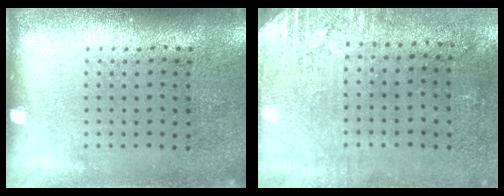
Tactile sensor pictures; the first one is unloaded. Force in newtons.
{"total": 2.9, "press": 2.4, "slide": 1.6}